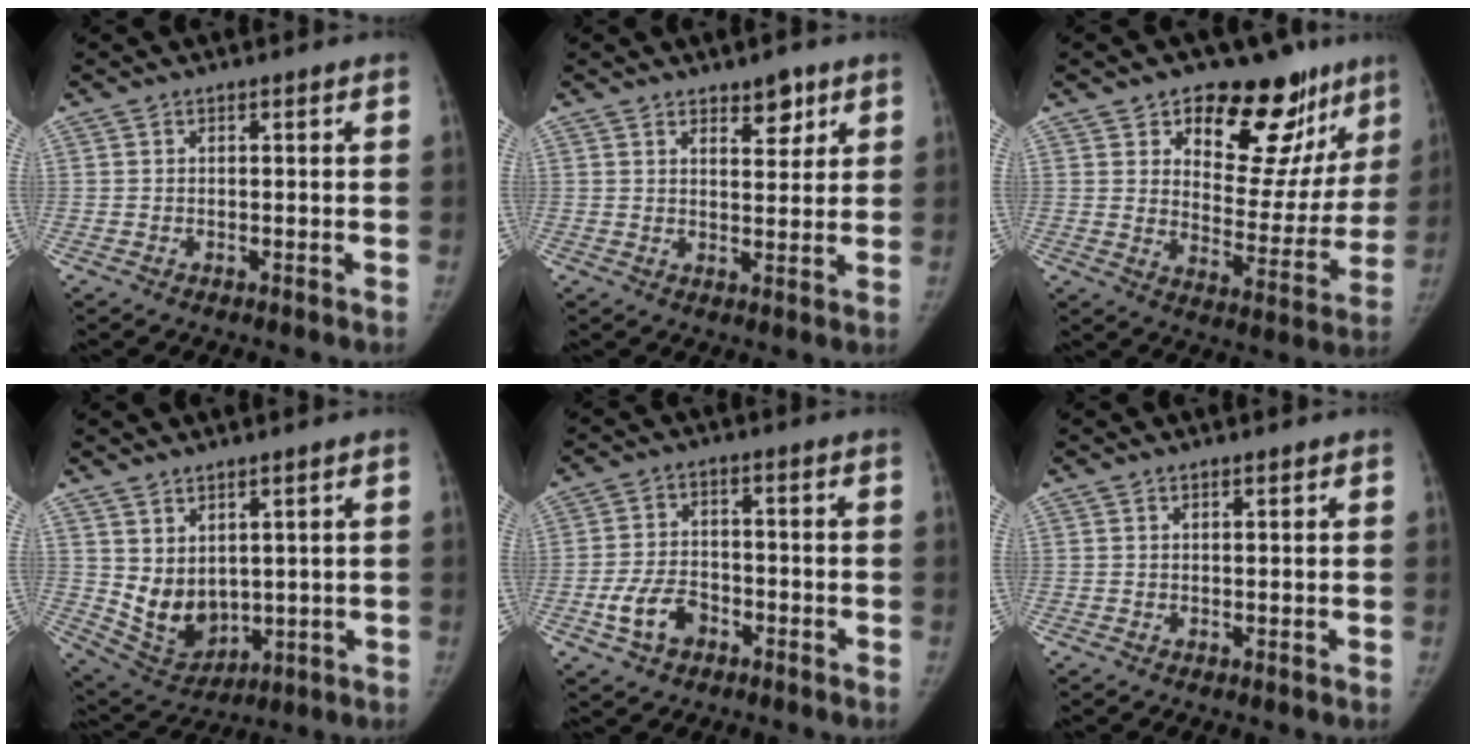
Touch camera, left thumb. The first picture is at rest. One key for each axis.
{"total": 4.8, "fx": 3.1, "fy": 2.3, "fz": 2.9, "tx": -0.018, "ty": -0.020, "tz": 0.045}
{"total": 20.3, "fx": 13.1, "fy": 10.5, "fz": 11.4, "tx": -0.081, "ty": -0.077, "tz": 0.181}
{"total": 9.0, "fx": 2.3, "fy": 6.0, "fz": 6.3, "tx": -0.084, "ty": -0.026, "tz": 0.071}
{"total": 7.1, "fx": -3.2, "fy": 4.7, "fz": 4.2, "tx": -0.078, "ty": 0.022, "tz": -0.057}
{"total": 0.6, "fx": 0.5, "fy": 0.1, "fz": 0.4, "tx": -0.007, "ty": -0.002, "tz": 0.008}